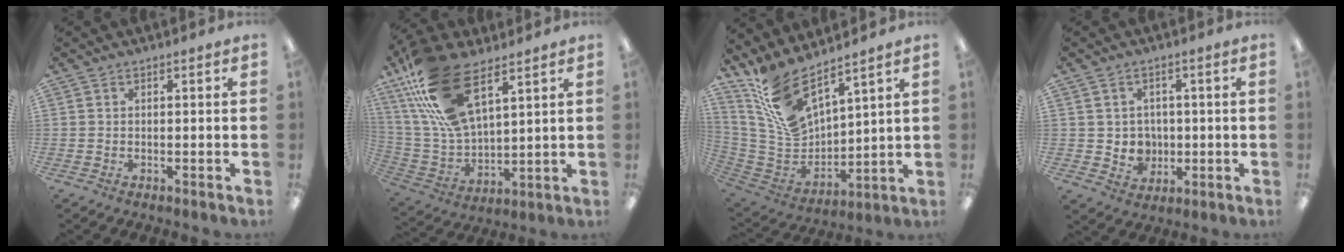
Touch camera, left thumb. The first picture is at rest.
{"total": 21.6, "force": [12.7, 9.8, 14.5], "torque": [-0.323, -0.050, 0.231]}
{"total": 14.6, "force": [11.2, 5.4, 7.7], "torque": [-0.199, -0.073, 0.208]}
{"total": 4.8, "force": [0.7, 4.7, 0.9], "torque": [-0.016, -0.003, 0.018]}